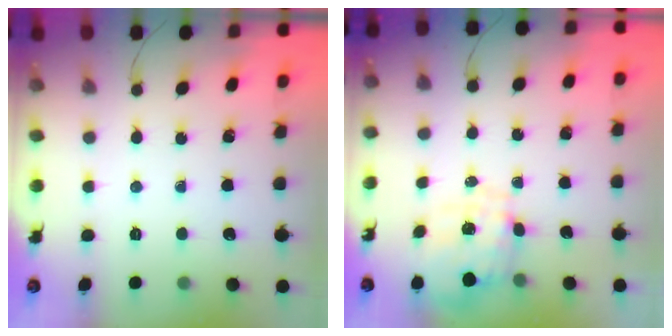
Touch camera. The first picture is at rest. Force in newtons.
{"total": 1.5, "press": 1.4, "slide": 0.4}